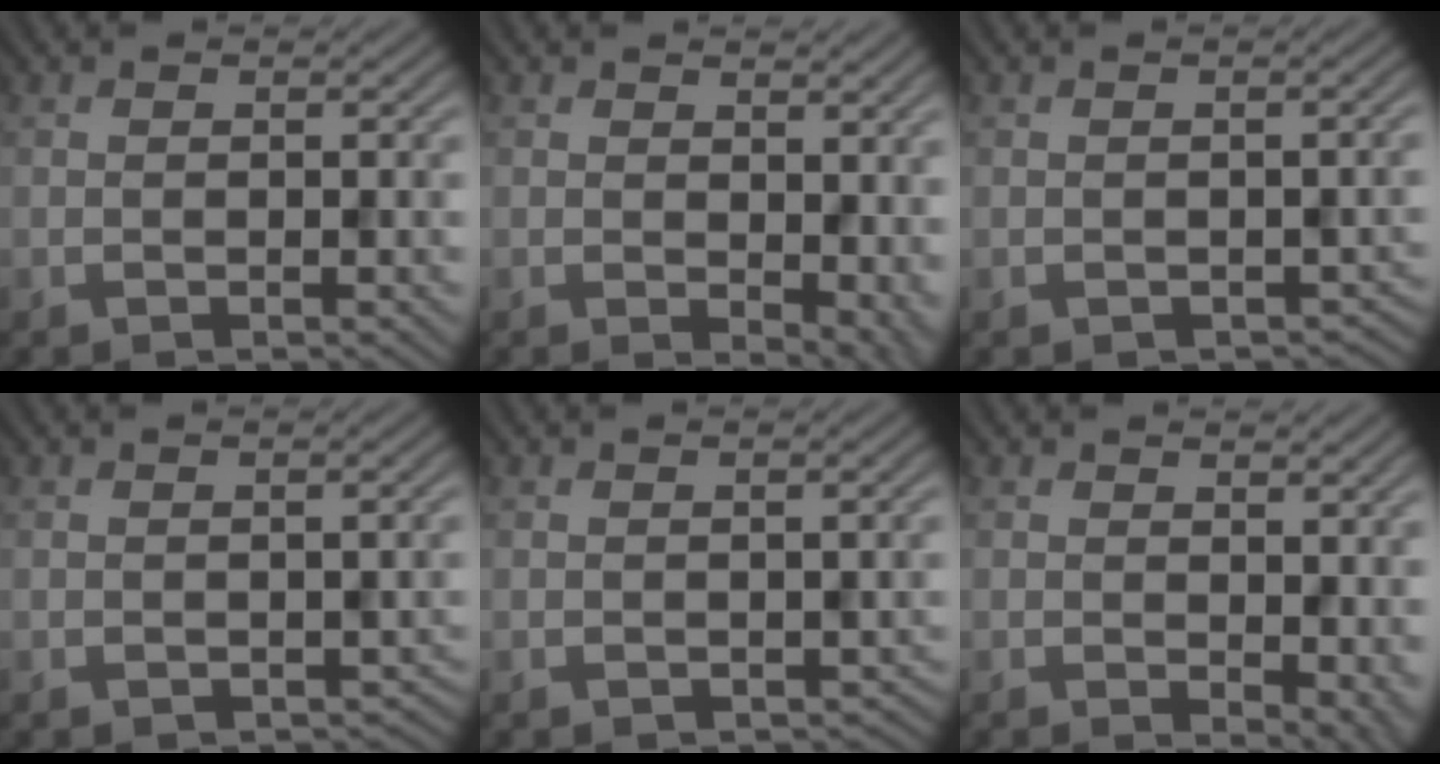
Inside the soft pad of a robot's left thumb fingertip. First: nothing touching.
{"total": 6.4, "force": [0.2, 3.9, 5.0], "torque": [-0.063, -0.019, 0.015]}
{"total": 1.9, "force": [-0.9, 1.3, 1.0], "torque": [-0.018, -0.015, -0.008]}
{"total": 1.7, "force": [-0.7, 1.4, 0.9], "torque": [-0.018, -0.014, -0.008]}
{"total": 1.4, "force": [-0.5, 1.1, 0.6], "torque": [-0.014, -0.013, -0.005]}
{"total": 5.8, "force": [0.0, 3.6, 4.5], "torque": [-0.053, -0.018, 0.012]}